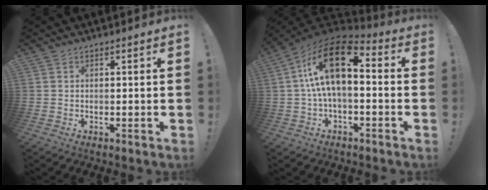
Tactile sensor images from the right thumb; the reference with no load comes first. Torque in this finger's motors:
{"motor_torque": [1.61, 2.76, 1.00, 1.01, 0.70]}